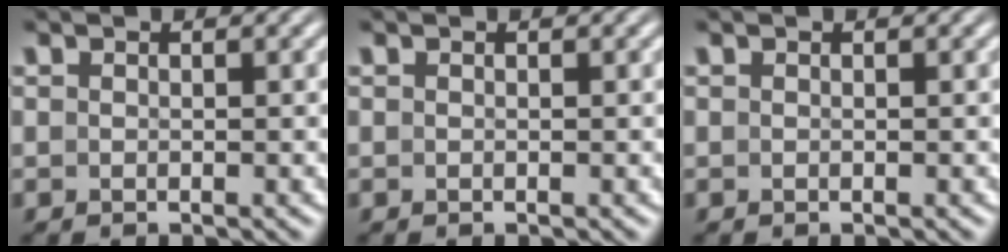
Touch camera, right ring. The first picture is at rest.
{"total": 0.0}
{"total": 0.0}